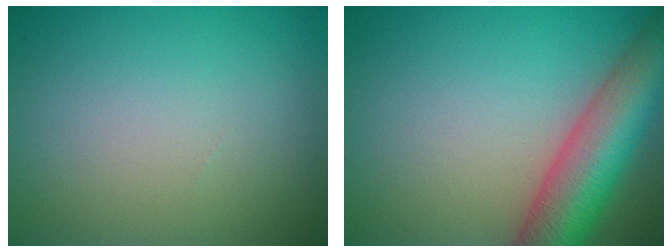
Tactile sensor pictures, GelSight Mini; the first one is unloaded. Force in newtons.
{"total": 8.6, "press": 8.6, "slide": 0.5}